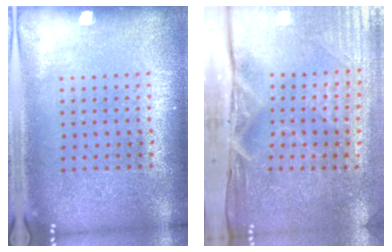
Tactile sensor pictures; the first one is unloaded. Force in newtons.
{"total": 5.0, "press": 4.2, "slide": 2.7}